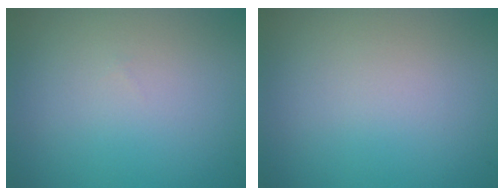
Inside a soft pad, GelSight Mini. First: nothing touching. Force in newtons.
{"total": 0.0}